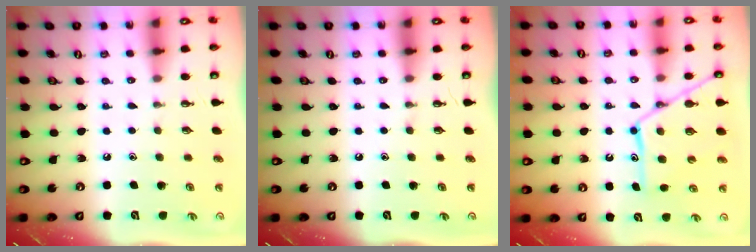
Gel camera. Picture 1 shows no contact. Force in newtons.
{"total": 0.0}
{"total": 14.2, "press": 14.2, "slide": 1.1}